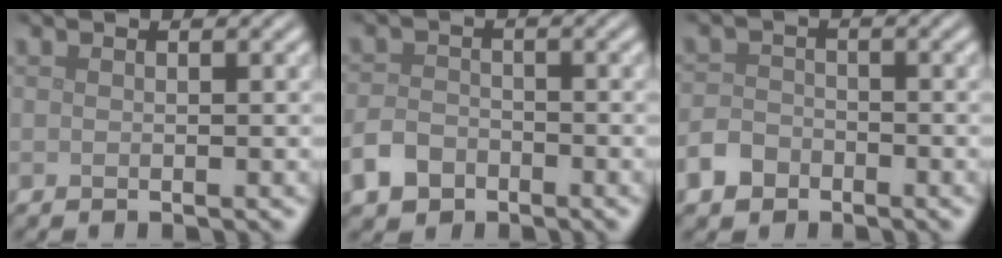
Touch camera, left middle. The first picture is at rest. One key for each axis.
{"total": 3.0, "fx": -1.9, "fy": 2.0, "fz": 1.2, "tx": -0.020, "ty": 0.000, "tz": -0.044}
{"total": 2.7, "fx": -1.7, "fy": 1.8, "fz": 0.9, "tx": -0.013, "ty": 0.001, "tz": -0.042}